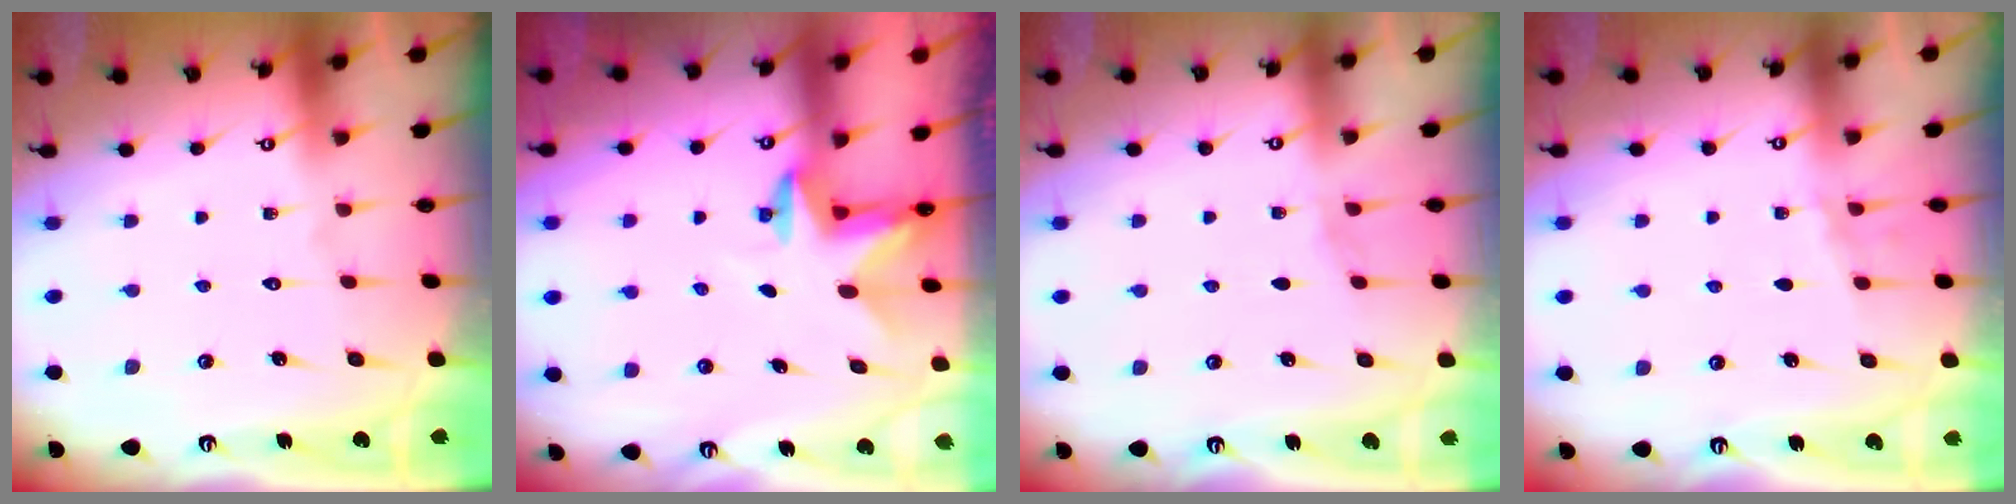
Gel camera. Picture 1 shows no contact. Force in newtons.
{"total": 2.5, "press": 2.5, "slide": 0.4}
{"total": 3.7, "press": 2.9, "slide": 2.3}
{"total": 4.3, "press": 3.5, "slide": 2.5}